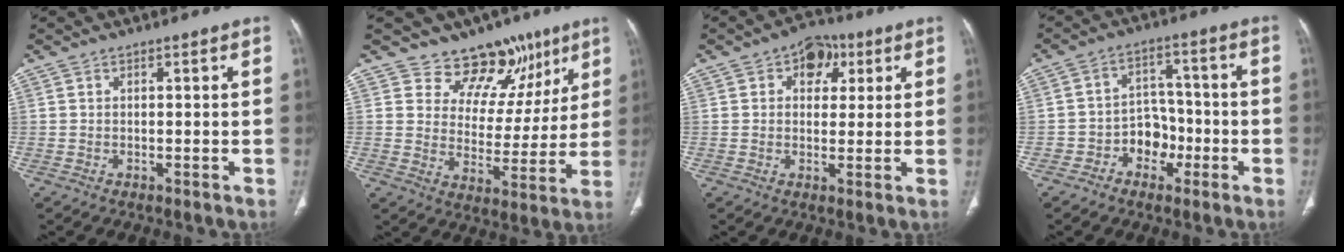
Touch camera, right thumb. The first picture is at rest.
{"total": 12.9, "force": [9.3, 7.9, 4.1], "torque": [-0.003, -0.055, 0.135]}
{"total": 7.0, "force": [2.8, 5.2, 3.8], "torque": [-0.012, -0.001, 0.032]}
{"total": 6.9, "force": [-2.9, 5.5, 3.0], "torque": [-0.005, 0.041, -0.049]}